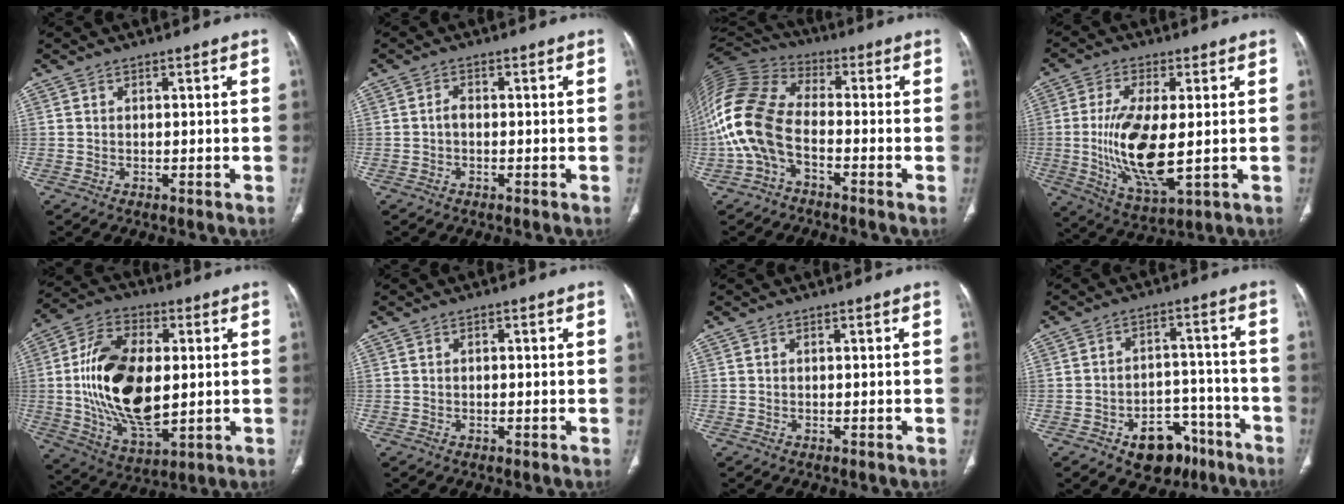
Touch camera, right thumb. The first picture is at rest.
{"total": 1.3, "force": [-0.4, 0.8, 1.0], "torque": [-0.016, 0.005, -0.010]}
{"total": 14.9, "force": [-3.8, 8.7, 11.5], "torque": [-0.255, 0.050, -0.082]}
{"total": 14.4, "force": [-0.7, 5.3, 13.3], "torque": [-0.269, -0.022, -0.004]}
{"total": 20.5, "force": [0.8, 11.2, 17.2], "torque": [-0.316, -0.006, 0.023]}
{"total": 0.6, "force": [0.0, 0.3, 0.5], "torque": [-0.010, 0.000, 0.002]}
{"total": 0.0}
{"total": 10.8, "force": [-6.4, 7.0, 5.1], "torque": [-0.036, 0.055, -0.084]}